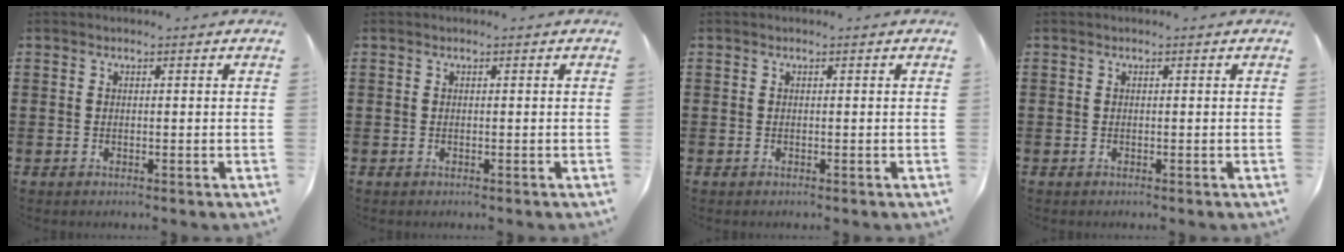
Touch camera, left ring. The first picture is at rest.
{"total": 0.0}
{"total": 0.0}
{"total": 0.0}